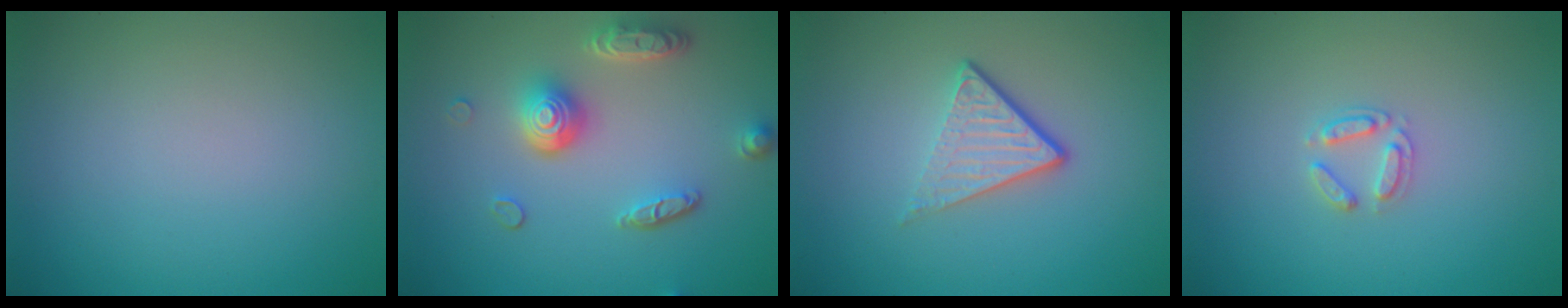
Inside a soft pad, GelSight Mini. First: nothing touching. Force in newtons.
{"total": 4.8, "press": 3.6, "slide": 3.1}
{"total": 3.7, "press": 2.4, "slide": 2.8}
{"total": 1.7, "press": 1.7, "slide": 0.2}